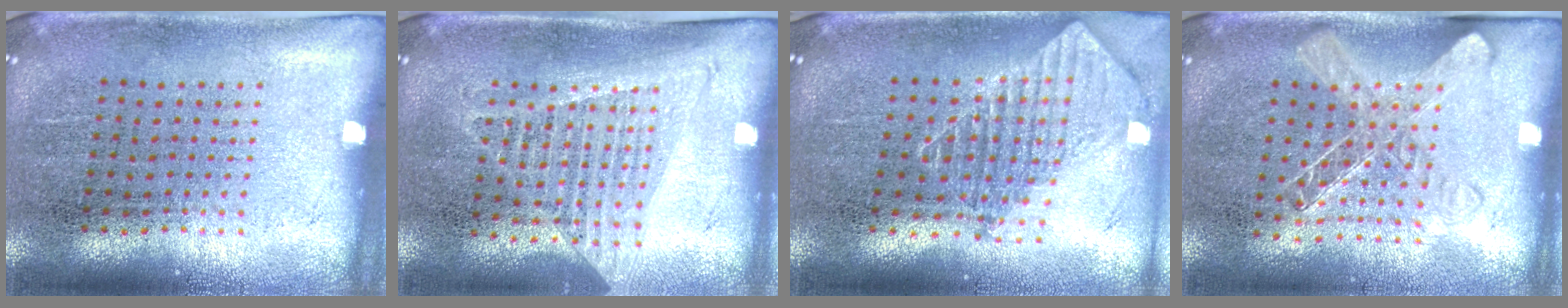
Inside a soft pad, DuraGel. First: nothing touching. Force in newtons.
{"total": 1.3, "press": 1.2, "slide": 0.6}
{"total": 1.9, "press": 1.5, "slide": 1.2}
{"total": 1.4, "press": 1.3, "slide": 0.6}